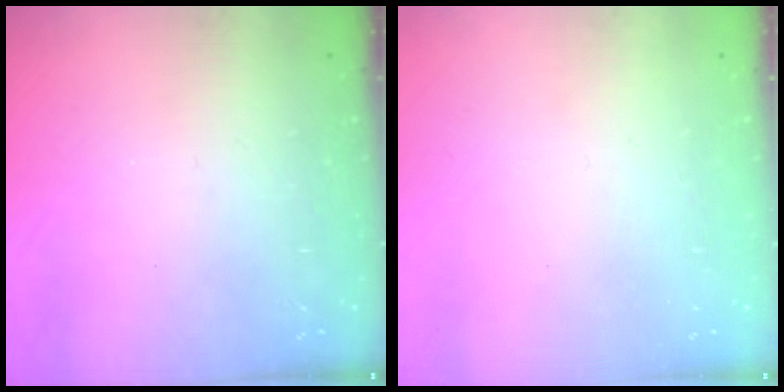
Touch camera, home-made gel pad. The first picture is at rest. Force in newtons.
{"total": 0.0}